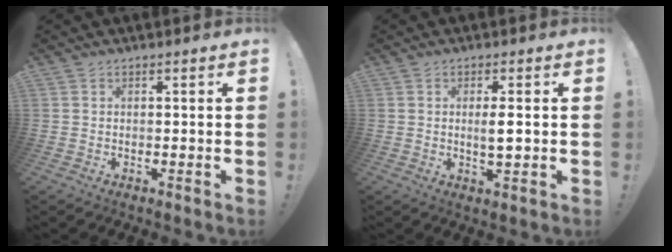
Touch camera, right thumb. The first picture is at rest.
{"total": 3.8, "force": [0.1, 0.9, 3.7], "torque": [-0.054, -0.007, -0.002]}